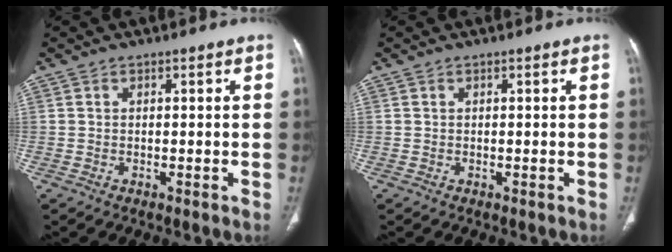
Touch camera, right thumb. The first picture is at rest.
{"total": 0.0}